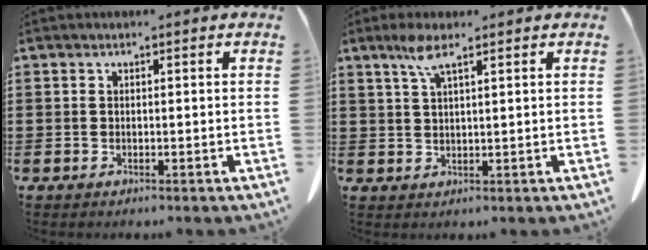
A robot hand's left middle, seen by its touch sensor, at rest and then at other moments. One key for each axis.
{"total": 4.1, "fx": 2.5, "fy": 0.8, "fz": 3.1, "tx": -0.069, "ty": 0.005, "tz": 0.044}